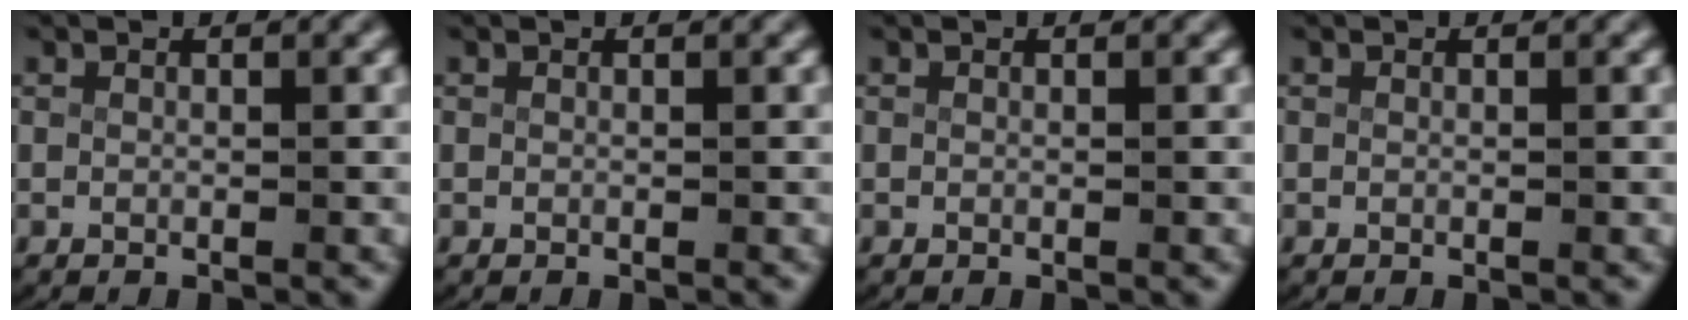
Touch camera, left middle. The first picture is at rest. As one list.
[{"total": 0.6, "force": [-0.1, -0.5, -0.2], "torque": [0.002, -0.011, 0.007]}, {"total": 0.0}, {"total": 0.0}]